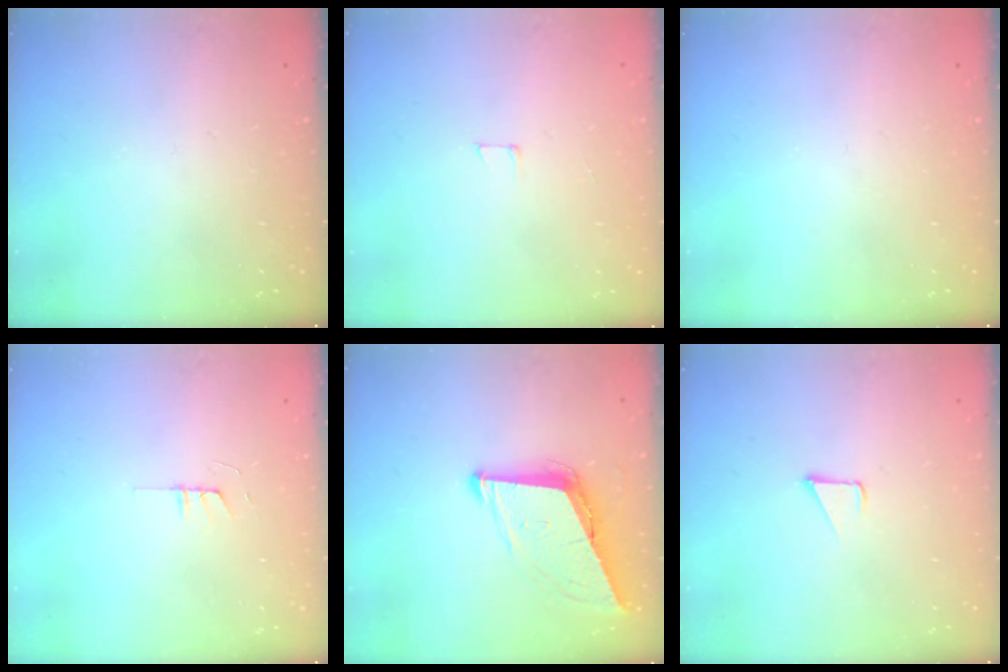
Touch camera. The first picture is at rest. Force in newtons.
{"total": 3.0, "press": 3.0, "slide": 0.2}
{"total": 0.0}
{"total": 4.0, "press": 4.0, "slide": 0.4}
{"total": 8.7, "press": 8.4, "slide": 2.4}
{"total": 1.7, "press": 1.7, "slide": 0.1}